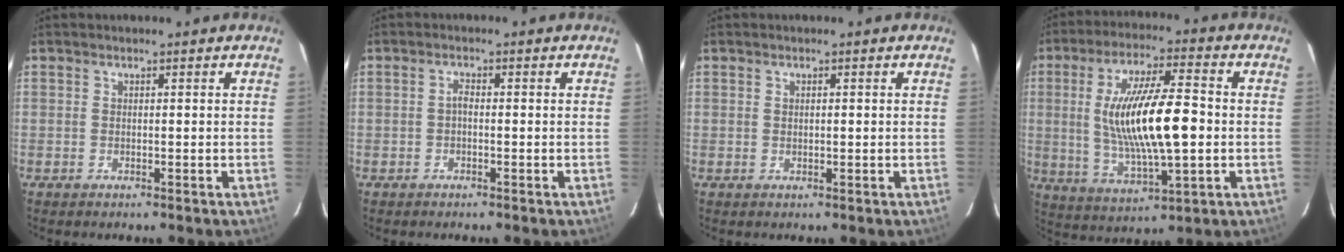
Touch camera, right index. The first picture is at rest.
{"total": 1.1, "force": [-0.4, 0.5, 0.9], "torque": [-0.016, 0.006, -0.010]}
{"total": 0.8, "force": [0.2, 0.3, 0.6], "torque": [-0.011, 0.003, 0.004]}
{"total": 17.4, "force": [-0.2, 4.6, 16.8], "torque": [-0.310, -0.004, 0.007]}